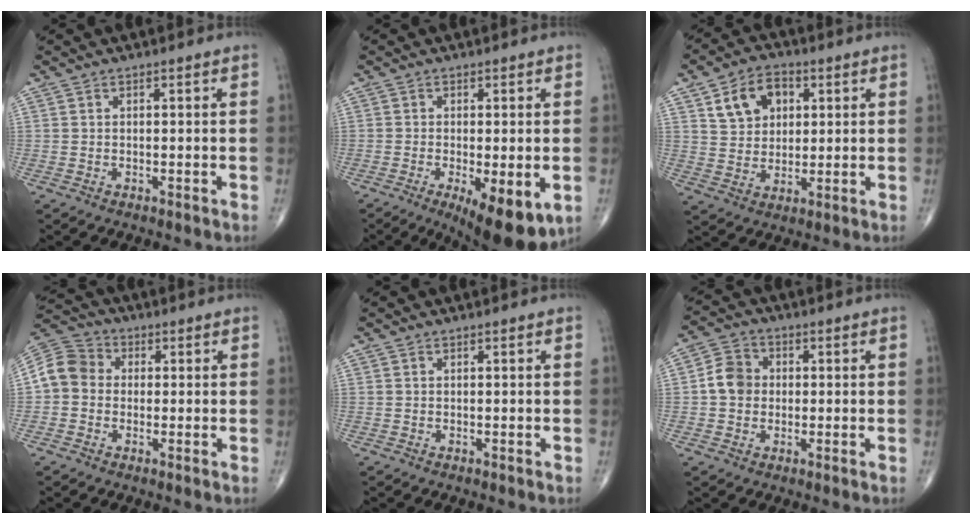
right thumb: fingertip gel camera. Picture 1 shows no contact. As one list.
[{"total": 11.7, "force": [-4.1, 4.0, 10.1], "torque": [-0.149, -0.020, -0.055]}, {"total": 9.5, "force": [3.7, 7.0, 5.3], "torque": [-0.060, -0.005, 0.066]}, {"total": 8.1, "force": [-0.2, 7.1, 3.9], "torque": [-0.061, 0.028, -0.019]}, {"total": 0.0}, {"total": 6.0, "force": [-0.1, 5.2, 3.1], "torque": [-0.044, 0.015, -0.011]}]